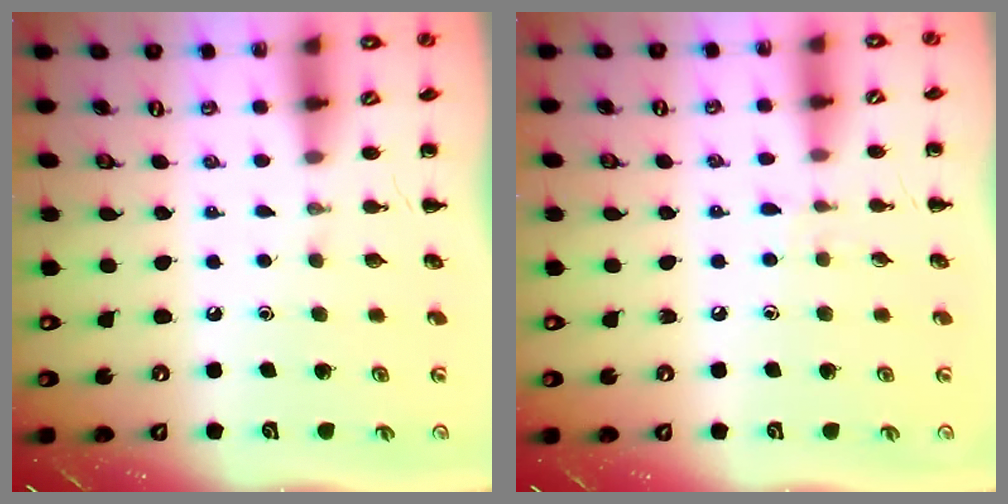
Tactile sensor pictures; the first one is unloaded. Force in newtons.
{"total": 4.2, "press": 3.7, "slide": 1.8}